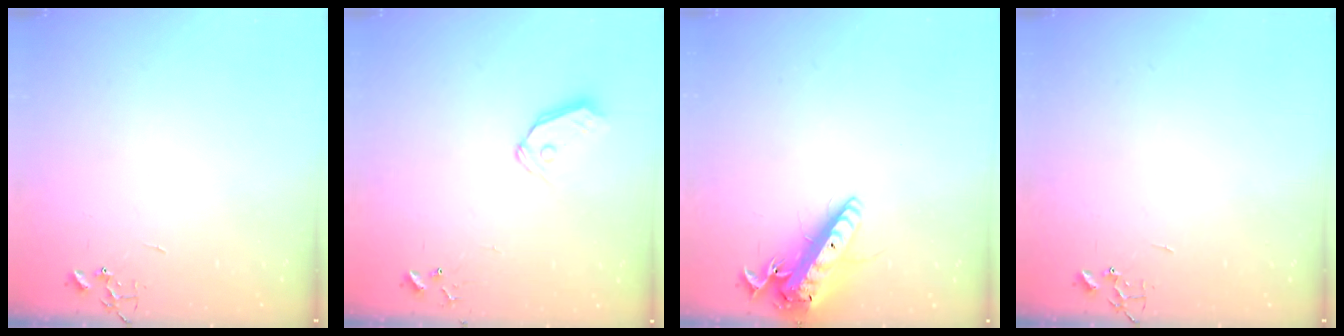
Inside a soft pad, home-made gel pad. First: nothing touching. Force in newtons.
{"total": 8.5, "press": 8.4, "slide": 0.9}
{"total": 17.0, "press": 16.7, "slide": 3.3}
{"total": 0.0}